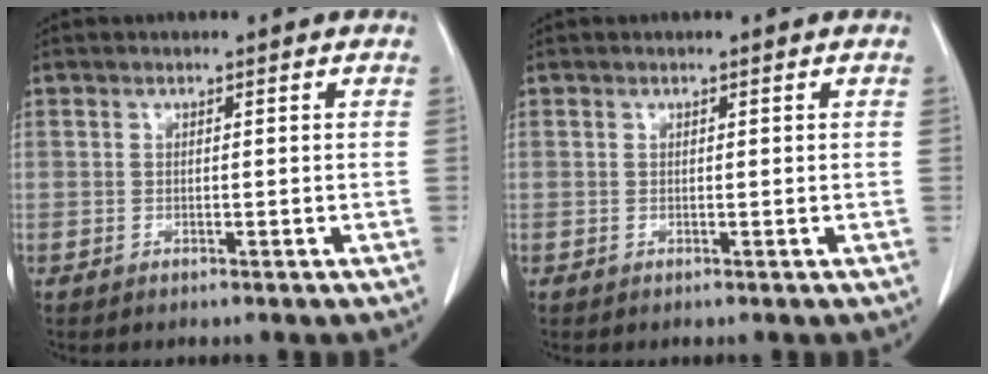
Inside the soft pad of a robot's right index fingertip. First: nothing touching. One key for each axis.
{"total": 0.0}